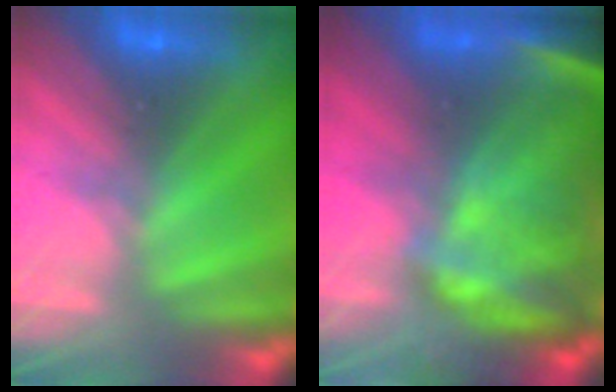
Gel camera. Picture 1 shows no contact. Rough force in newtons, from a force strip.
{"total": 10.4}